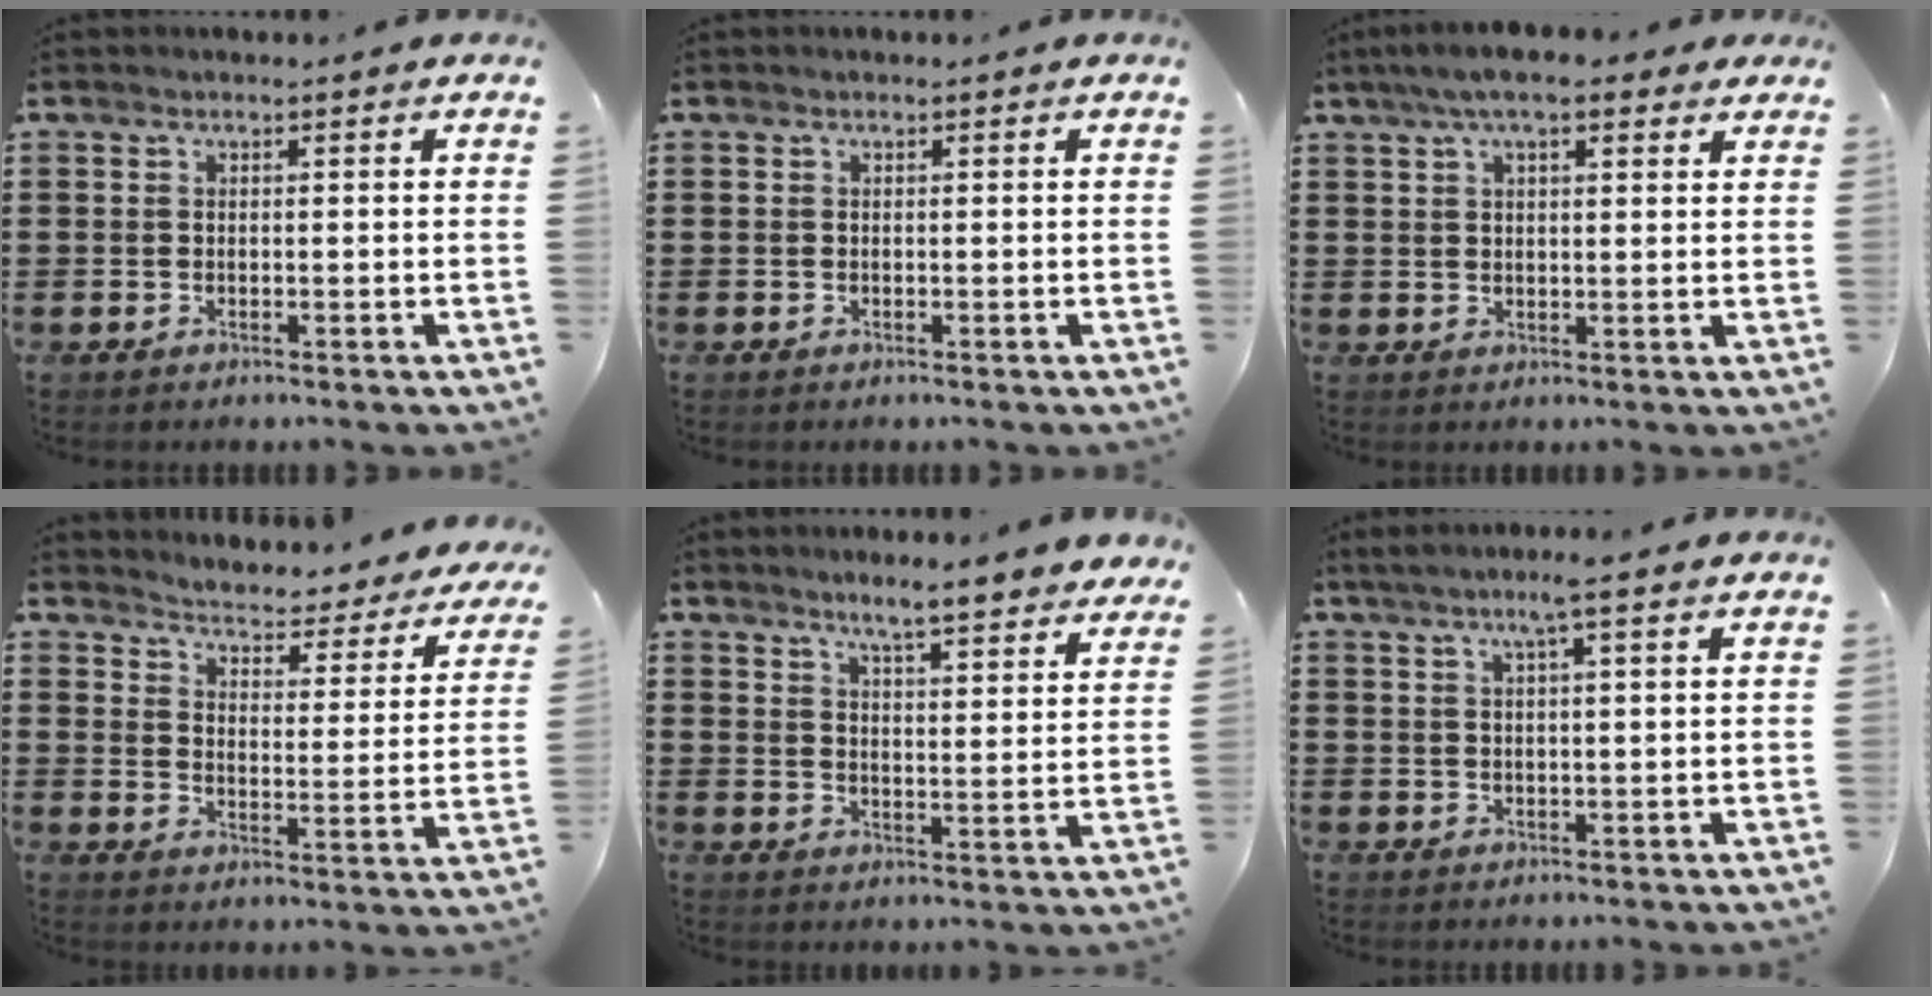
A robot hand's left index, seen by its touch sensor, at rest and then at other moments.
{"total": 0.0}
{"total": 6.0, "force": [4.0, 1.5, 4.2], "torque": [-0.083, 0.005, 0.068]}
{"total": 3.5, "force": [3.5, 0.0, -0.2], "torque": [-0.021, -0.037, 0.051]}
{"total": 5.1, "force": [4.8, -0.4, 1.6], "torque": [-0.045, -0.026, 0.079]}
{"total": 3.8, "force": [2.0, -0.3, 3.2], "torque": [-0.066, 0.001, 0.034]}